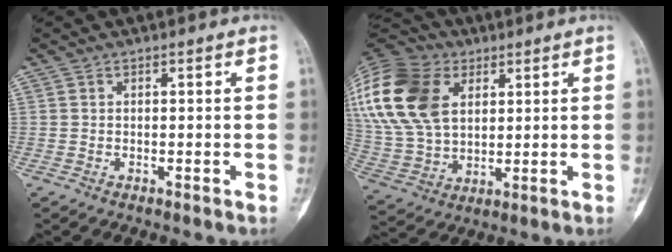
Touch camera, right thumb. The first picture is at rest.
{"total": 25.0, "force": [8.6, 17.0, 16.2], "torque": [-0.359, 0.023, 0.164]}